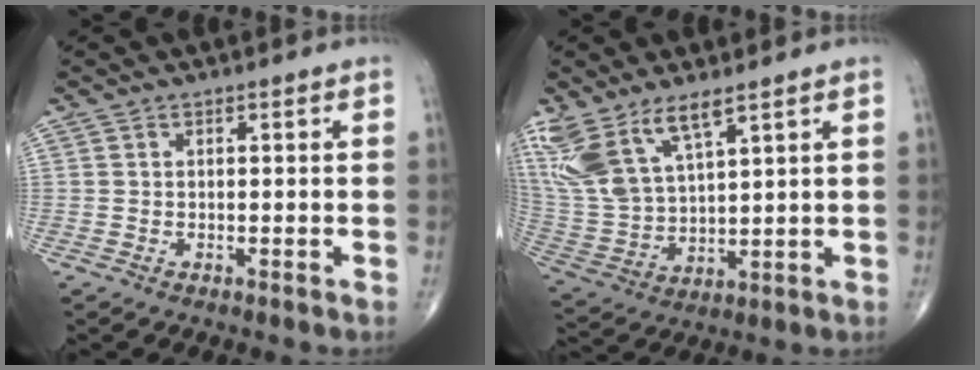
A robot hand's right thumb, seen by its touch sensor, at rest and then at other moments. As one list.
[{"total": 13.5, "force": [8.6, 5.0, 9.1], "torque": [-0.196, -0.027, 0.189]}]